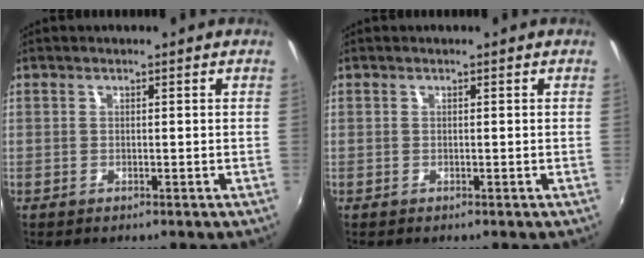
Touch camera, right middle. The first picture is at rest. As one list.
[{"total": 0.0}]